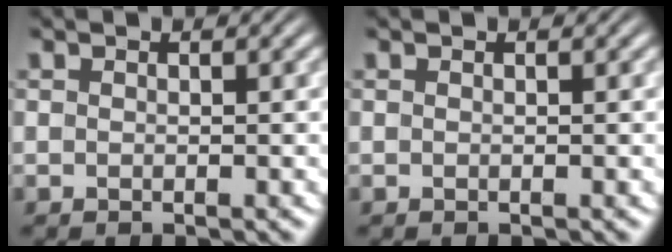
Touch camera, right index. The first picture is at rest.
{"total": 0.0}